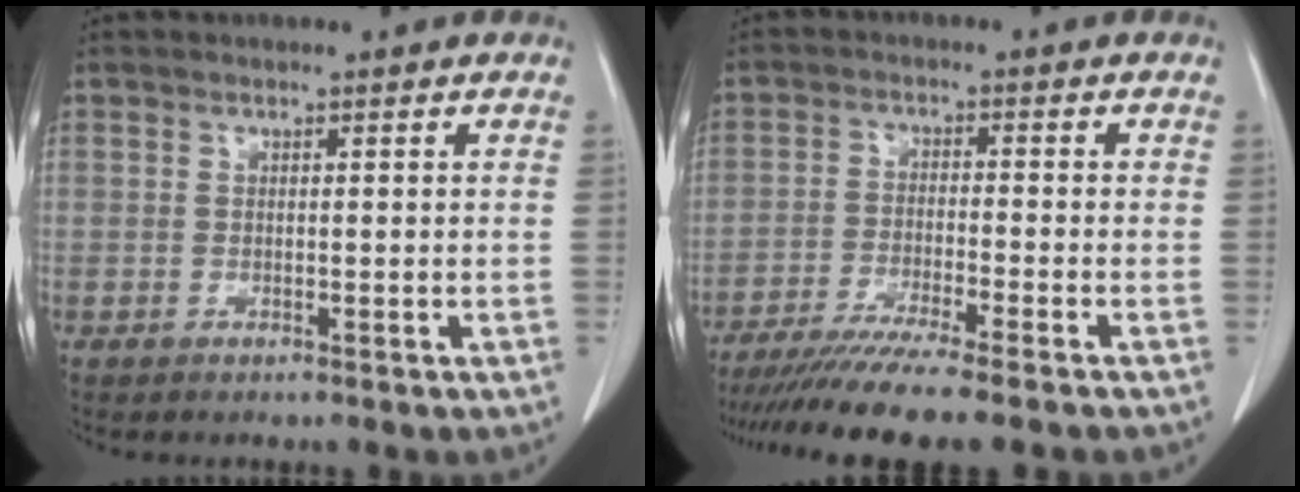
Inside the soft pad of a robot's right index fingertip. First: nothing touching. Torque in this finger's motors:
{"motor_torque": [0.71, -0.70, 0.76, 0.21]}